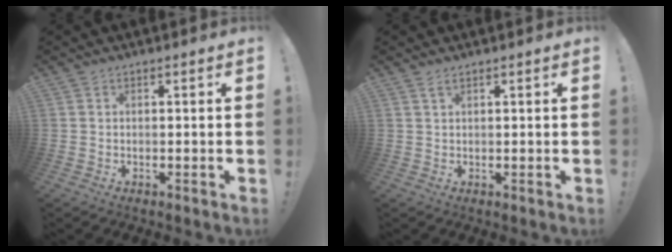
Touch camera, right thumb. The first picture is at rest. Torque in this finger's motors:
{"motor_torque": [0.05, -0.67, 0.02, 0.30, -0.02]}